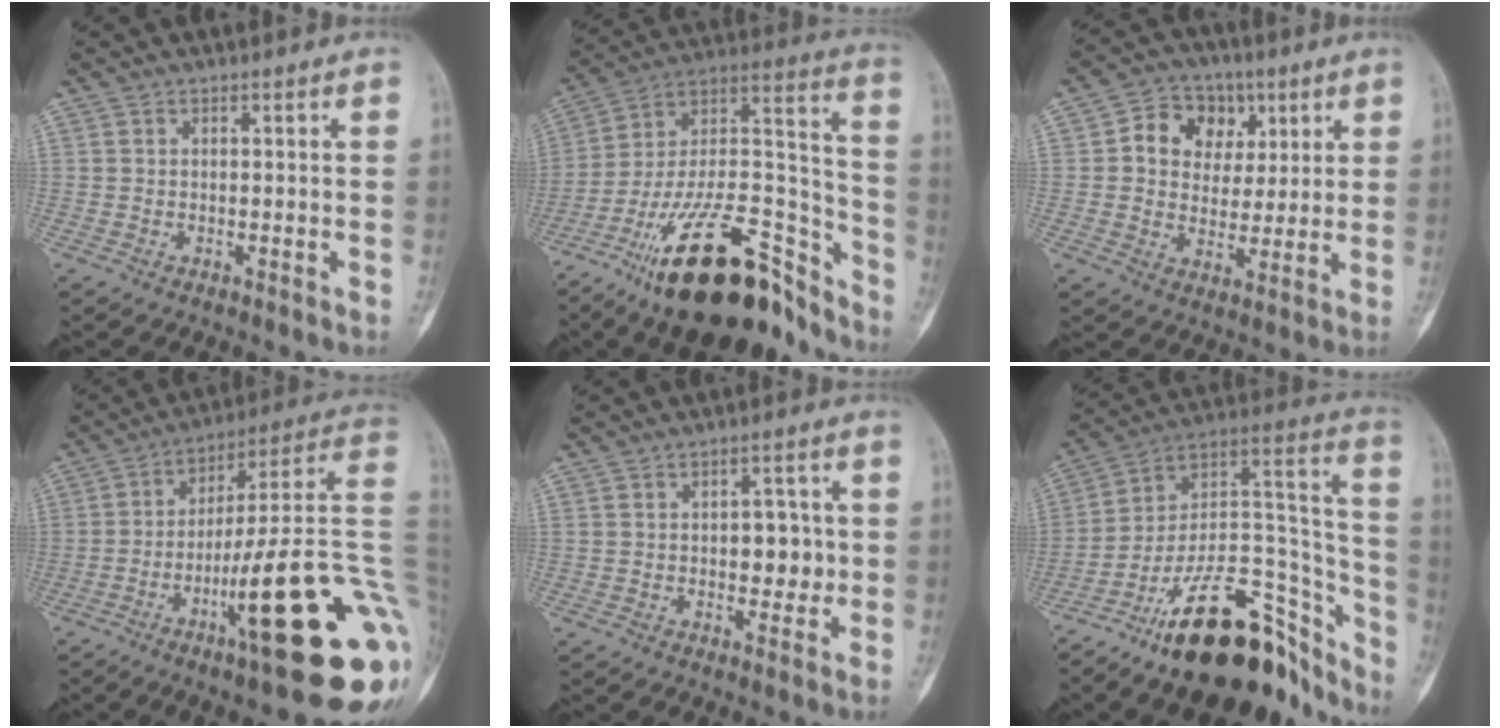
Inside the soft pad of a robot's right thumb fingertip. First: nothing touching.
{"total": 29.9, "force": [-20.0, 11.0, 19.4], "torque": [-0.268, 0.098, -0.333]}
{"total": 11.1, "force": [3.4, 9.2, 5.2], "torque": [-0.036, 0.000, 0.055]}
{"total": 27.4, "force": [-8.5, 4.8, 25.6], "torque": [-0.294, 0.044, -0.126]}
{"total": 6.3, "force": [-0.2, 3.8, 5.0], "torque": [-0.038, 0.005, -0.001]}
{"total": 27.4, "force": [-19.4, 10.8, 16.1], "torque": [-0.158, 0.127, -0.313]}